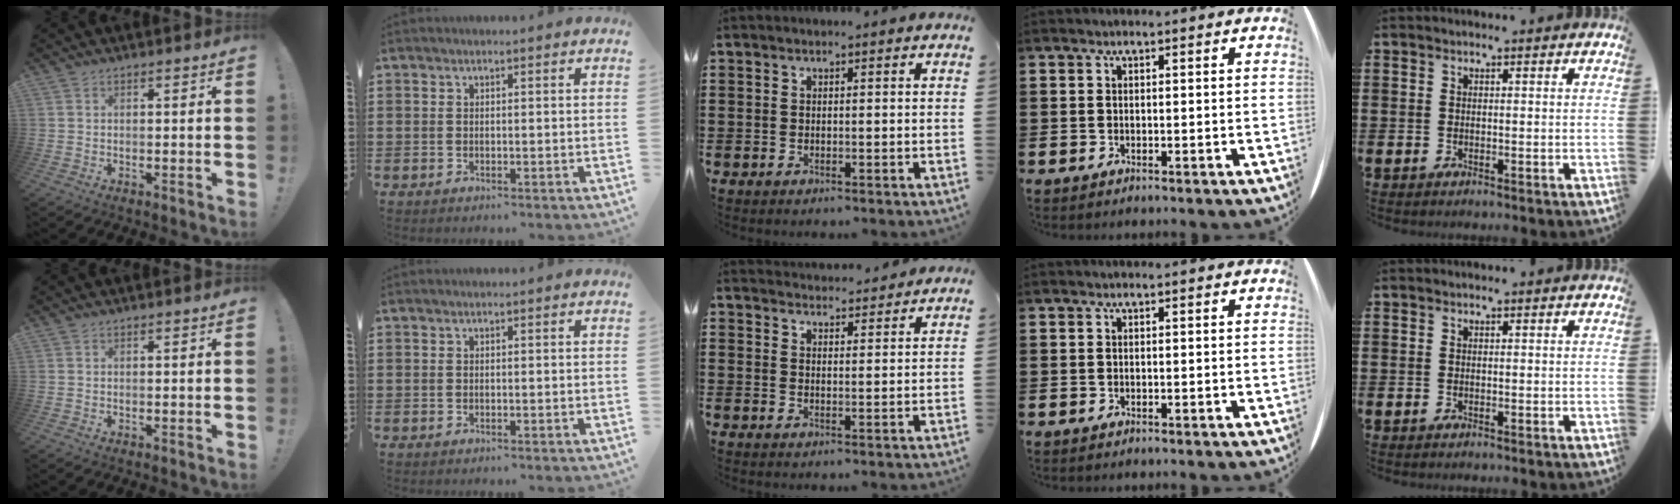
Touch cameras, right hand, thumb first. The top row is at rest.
{"middle": {"total": 3.1, "force": [3.1, 0.0, -0.4], "torque": [-0.001, -0.012, 0.058]}}